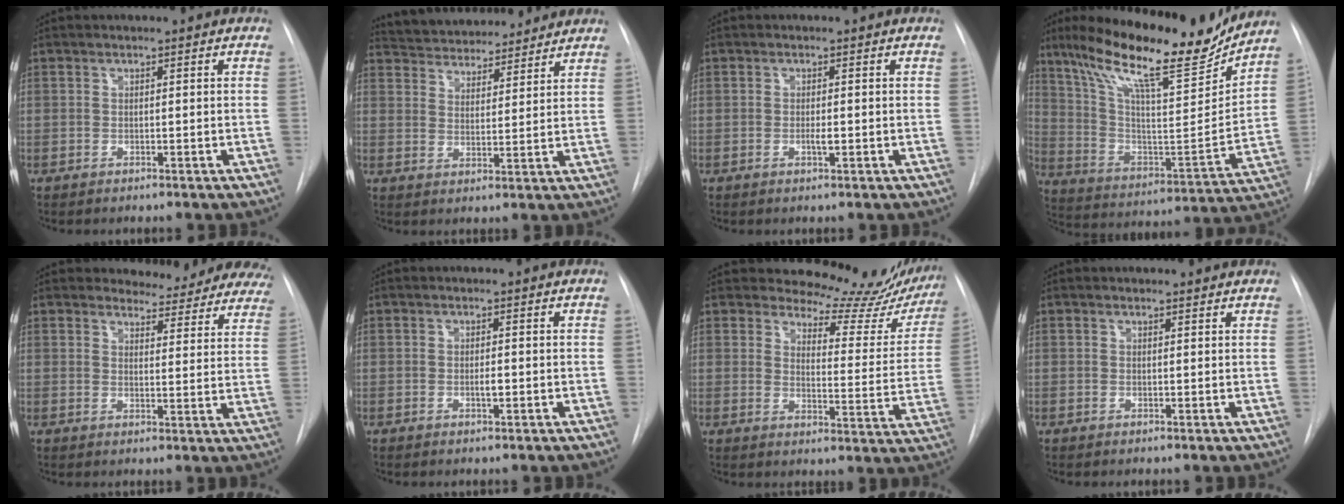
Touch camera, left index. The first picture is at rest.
{"total": 14.6, "force": [13.6, 3.7, 3.7], "torque": [-0.056, 0.015, 0.200]}
{"total": 1.1, "force": [-0.6, 0.1, 0.9], "torque": [-0.019, -0.007, -0.010]}
{"total": 22.7, "force": [18.1, 3.7, 13.2], "torque": [-0.233, -0.021, 0.292]}
{"total": 13.4, "force": [12.7, 3.9, 2.1], "torque": [0.008, -0.052, 0.122]}
{"total": 1.1, "force": [-0.6, 0.2, 0.9], "torque": [-0.019, -0.006, -0.009]}
{"total": 18.3, "force": [17.5, 4.4, 3.3], "torque": [-0.014, -0.098, 0.183]}
{"total": 0.9, "force": [0.9, 0.2, -0.1], "torque": [-0.009, -0.004, 0.009]}